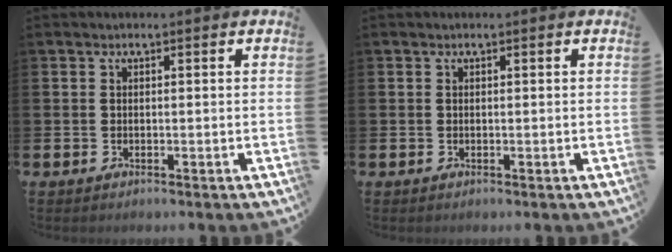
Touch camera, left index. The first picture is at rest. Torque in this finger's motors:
{"motor_torque": [0.01, -0.01, 0.04, -0.01]}